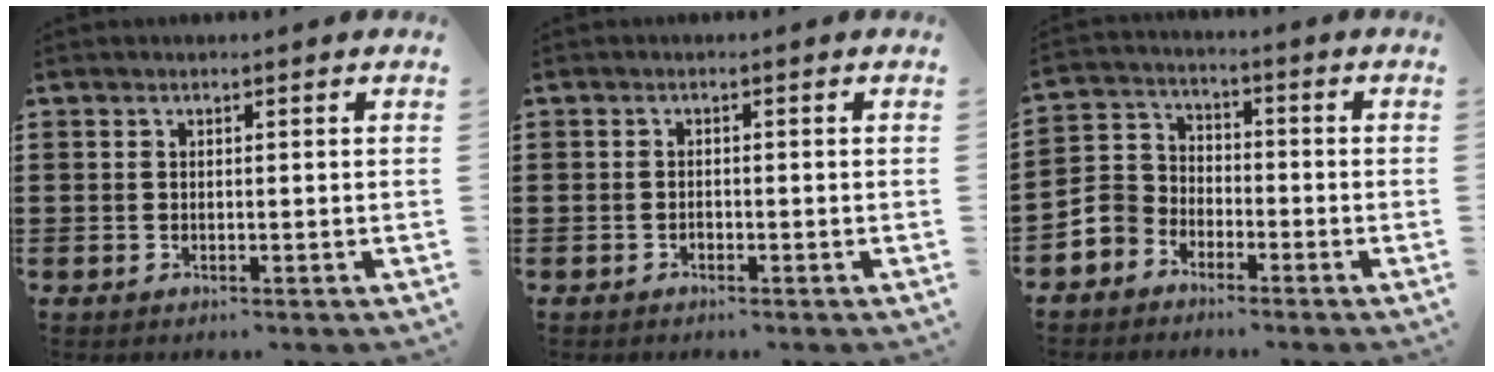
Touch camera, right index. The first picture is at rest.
{"total": 0.6, "force": [-0.5, 0.4, 0.1], "torque": [-0.004, 0.002, -0.010]}
{"total": 5.0, "force": [-3.1, 3.8, 0.8], "torque": [-0.051, 0.004, -0.071]}